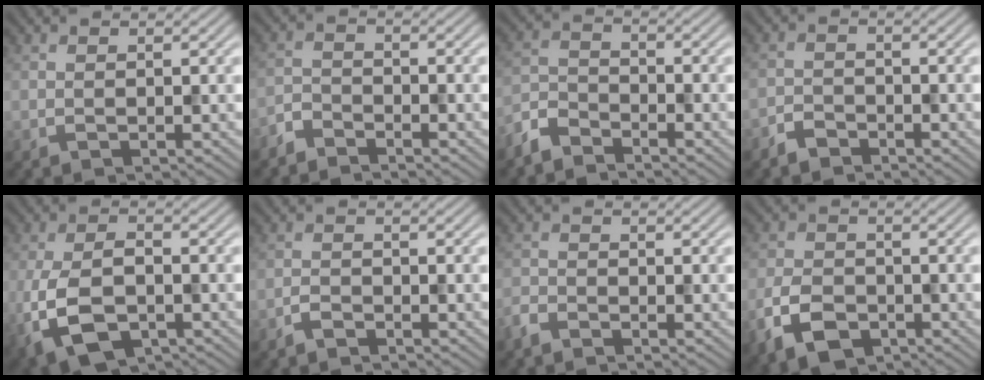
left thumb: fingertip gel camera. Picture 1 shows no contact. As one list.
[{"total": 3.0, "force": [-2.8, 0.8, 0.7], "torque": [-0.016, -0.005, -0.068]}, {"total": 4.5, "force": [-3.9, 1.6, 1.6], "torque": [-0.038, -0.006, -0.097]}, {"total": 2.5, "force": [-2.1, 1.0, 0.7], "torque": [-0.012, 0.001, -0.050]}, {"total": 8.9, "force": [-3.6, 5.0, 6.4], "torque": [-0.154, -0.019, -0.069]}, {"total": 1.7, "force": [-1.5, 0.6, 0.7], "torque": [-0.014, 0.002, -0.034]}, {"total": 2.1, "force": [-1.9, 0.6, 0.7], "torque": [-0.019, -0.005, -0.049]}, {"total": 6.4, "force": [-3.4, 4.0, 3.8], "torque": [-0.087, -0.008, -0.071]}]